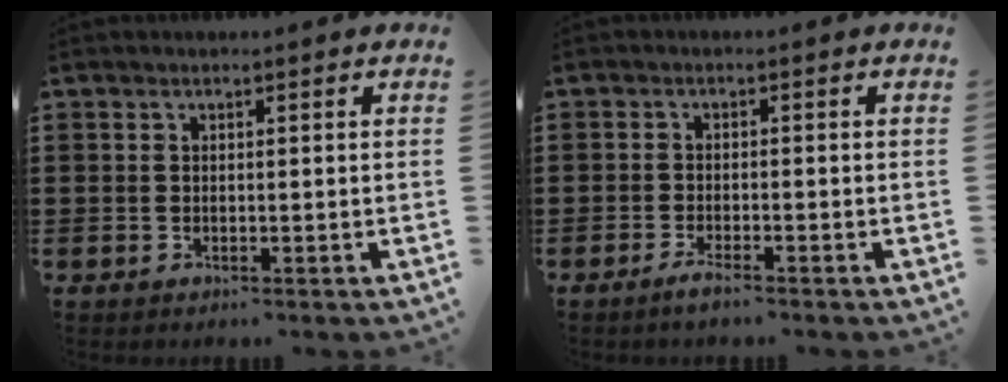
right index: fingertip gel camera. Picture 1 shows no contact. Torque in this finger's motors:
{"motor_torque": [1.10, 1.04, 0.02, 0.01]}